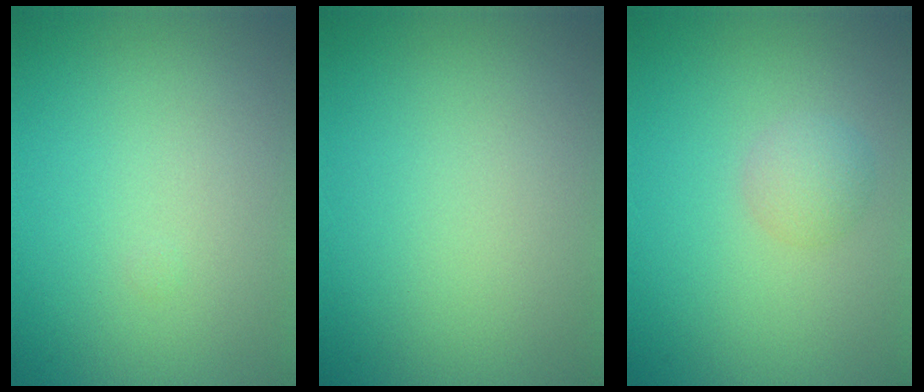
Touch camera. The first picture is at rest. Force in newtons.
{"total": 0.0}
{"total": 1.8, "press": 1.8, "slide": 0.0}